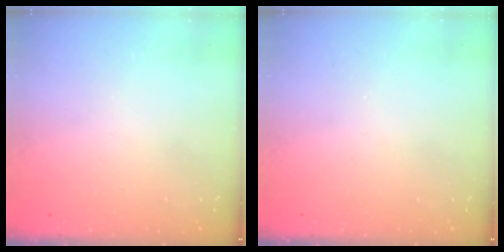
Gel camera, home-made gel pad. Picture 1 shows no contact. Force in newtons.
{"total": 0.0}